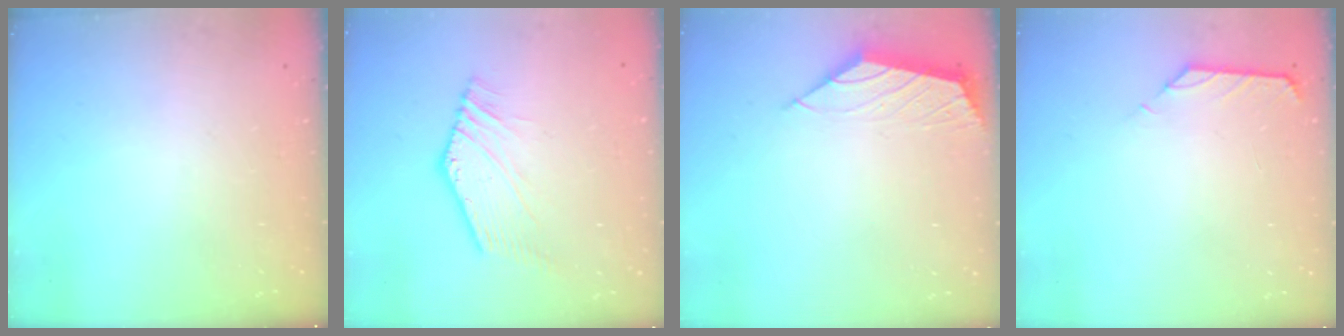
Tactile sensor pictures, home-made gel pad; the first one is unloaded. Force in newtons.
{"total": 2.7, "press": 2.5, "slide": 1.1}
{"total": 1.8, "press": 1.7, "slide": 0.5}
{"total": 1.5, "press": 1.4, "slide": 0.6}